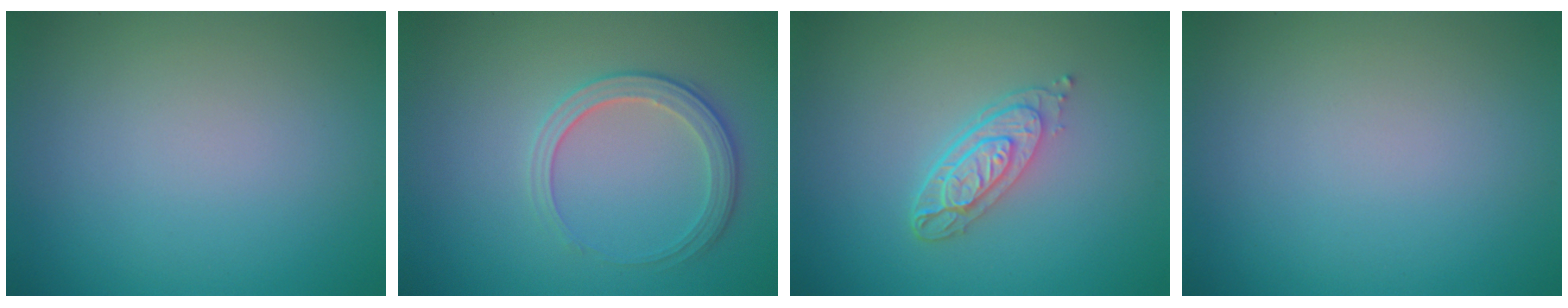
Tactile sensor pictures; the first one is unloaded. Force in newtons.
{"total": 2.8, "press": 2.7, "slide": 0.8}
{"total": 3.7, "press": 2.7, "slide": 2.4}
{"total": 0.0}